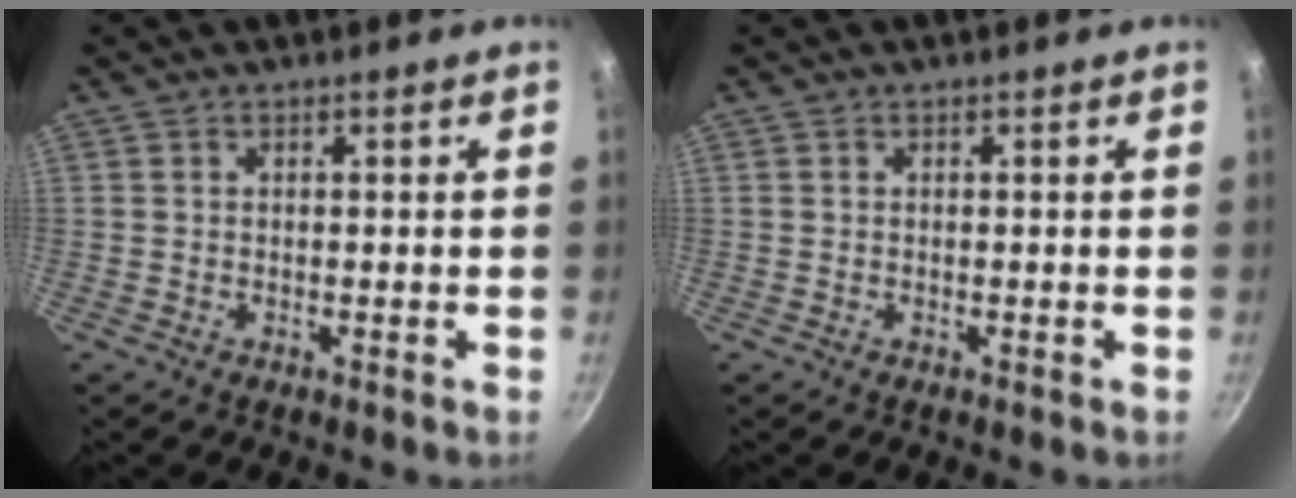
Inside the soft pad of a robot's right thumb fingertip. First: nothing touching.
{"total": 0.0}